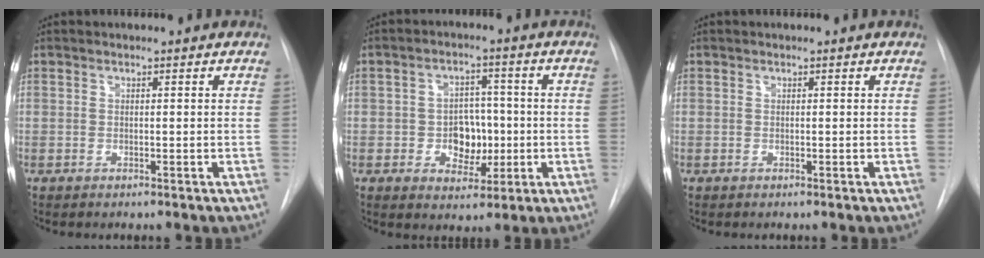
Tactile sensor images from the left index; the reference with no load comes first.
{"total": 6.5, "force": [-1.3, 4.7, 4.3], "torque": [-0.062, 0.010, -0.015]}
{"total": 0.0}